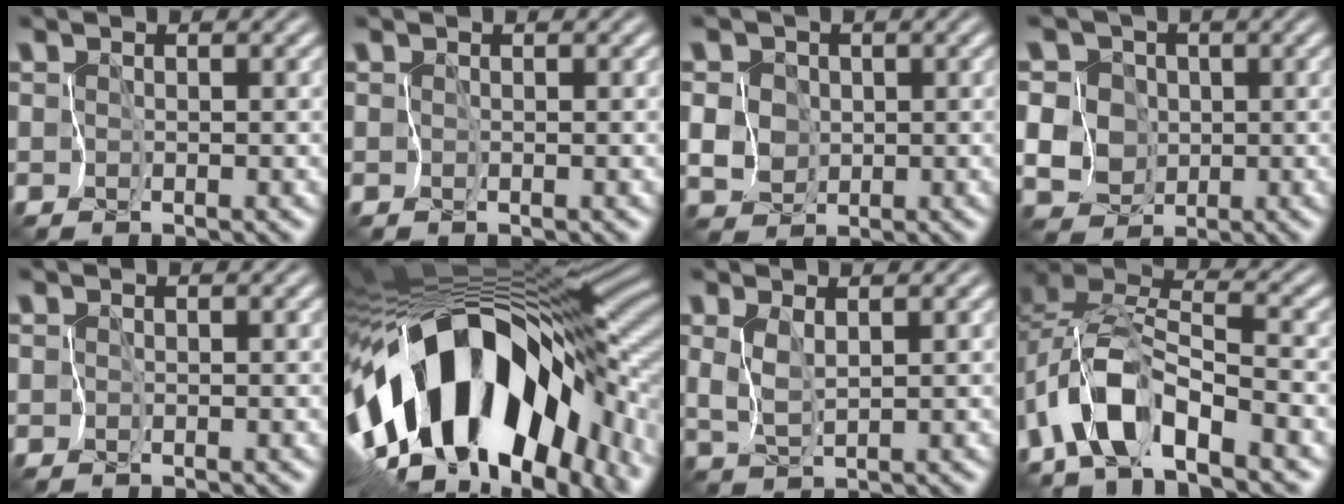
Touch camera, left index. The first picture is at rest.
{"total": 0.0}
{"total": 5.9, "force": [0.4, 5.5, 2.1], "torque": [-0.067, 0.024, -0.002]}
{"total": 9.9, "force": [0.2, 9.2, 3.6], "torque": [-0.106, 0.023, -0.004]}
{"total": 0.0}
{"total": 15.8, "force": [-4.0, 8.0, 13.0], "torque": [-0.235, 0.016, -0.063]}
{"total": 1.3, "force": [0.8, -0.2, 1.0], "torque": [-0.049, -0.006, 0.035]}
{"total": 8.4, "force": [-5.6, 2.8, 5.7], "torque": [-0.125, 0.004, -0.100]}